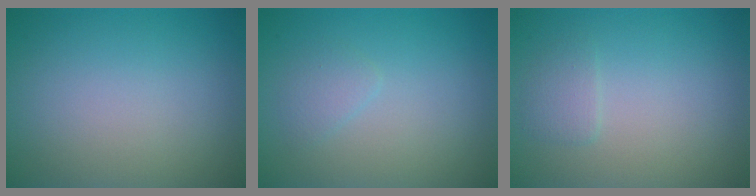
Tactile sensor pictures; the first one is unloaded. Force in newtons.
{"total": 1.1, "press": 1.1, "slide": 0.1}
{"total": 1.2, "press": 1.1, "slide": 0.3}